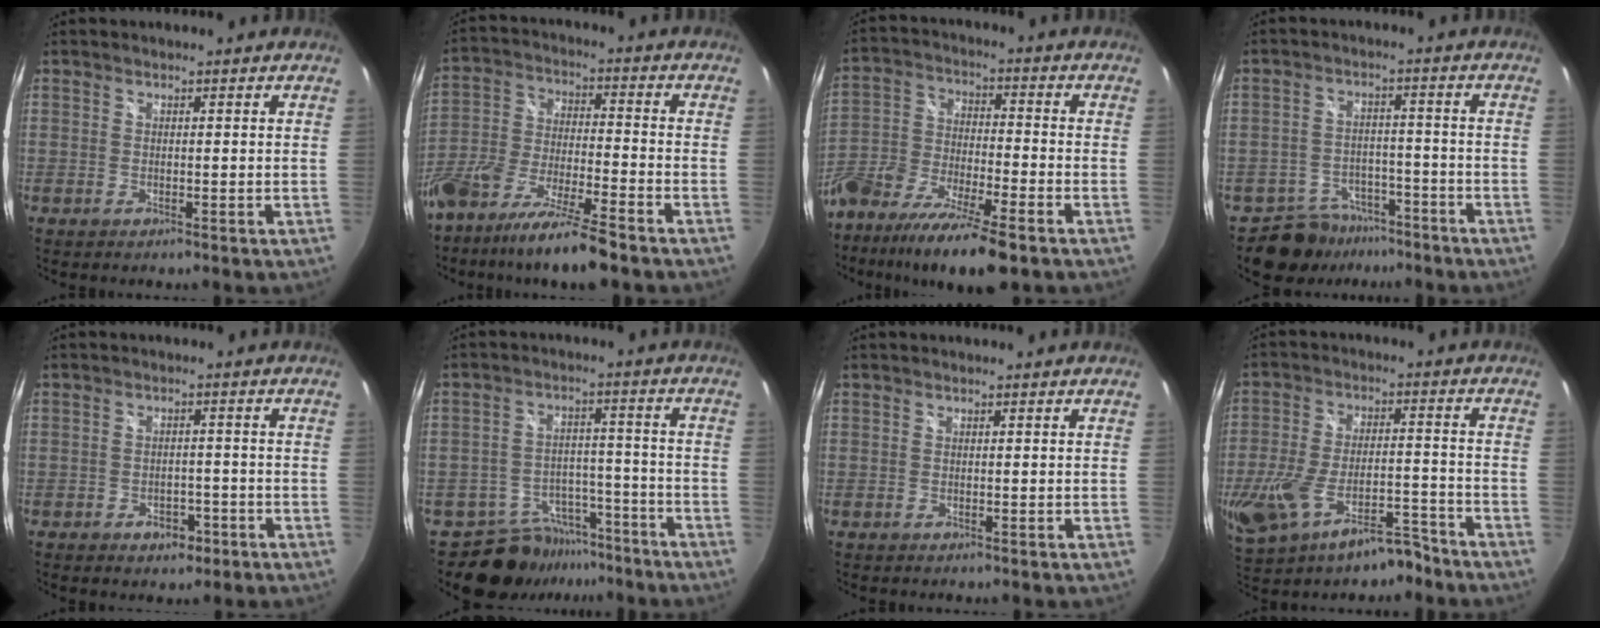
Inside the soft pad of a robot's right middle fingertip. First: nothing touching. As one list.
[{"total": 13.7, "force": [-10.6, 1.6, 8.5], "torque": [-0.179, -0.025, -0.198]}, {"total": 17.1, "force": [-11.0, 4.9, 12.2], "torque": [-0.254, -0.048, -0.208]}, {"total": 8.0, "force": [-6.5, 4.7, 0.4], "torque": [-0.020, 0.018, -0.092]}, {"total": 4.1, "force": [-2.4, 2.8, 1.8], "torque": [-0.038, 0.003, -0.026]}, {"total": 10.4, "force": [-8.5, 5.9, 0.8], "torque": [-0.027, 0.028, -0.118]}, {"total": 0.0}, {"total": 15.8, "force": [-9.5, 7.2, 10.3], "torque": [-0.222, -0.019, -0.150]}]